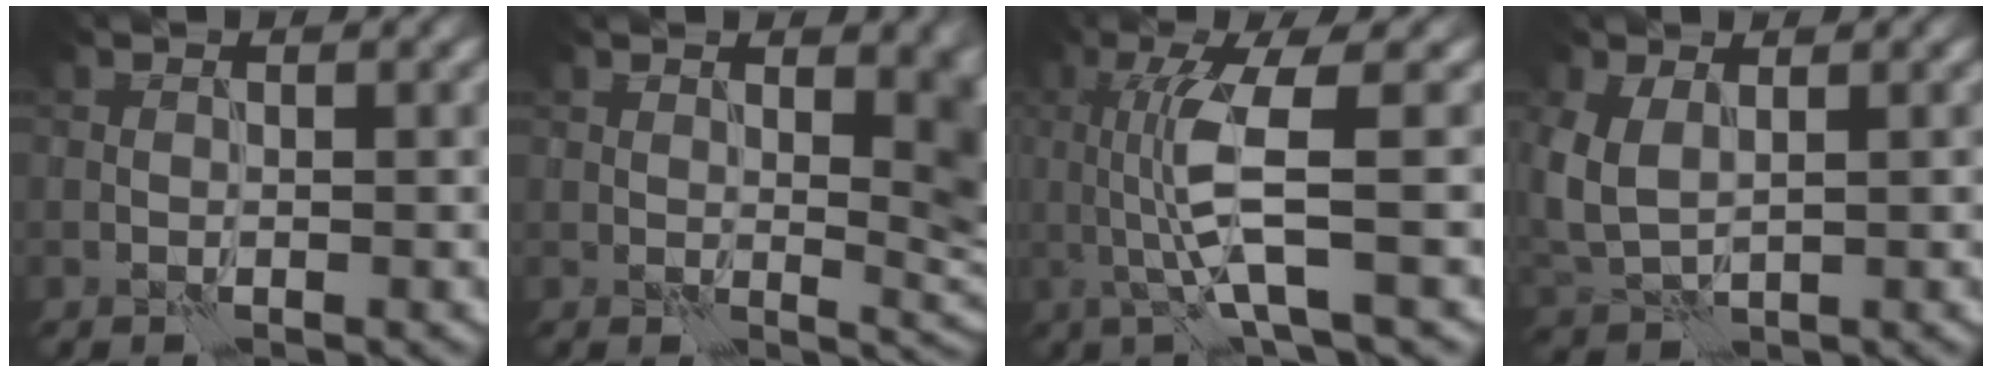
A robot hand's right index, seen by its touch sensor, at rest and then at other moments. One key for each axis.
{"total": 6.8, "fx": 1.7, "fy": 3.5, "fz": 5.5, "tx": -0.064, "ty": -0.008, "tz": 0.030}
{"total": 5.8, "fx": 0.3, "fy": 1.0, "fz": 5.7, "tx": -0.117, "ty": 0.000, "tz": 0.008}
{"total": 4.0, "fx": 1.1, "fy": 2.4, "fz": 3.0, "tx": -0.085, "ty": -0.002, "tz": 0.025}